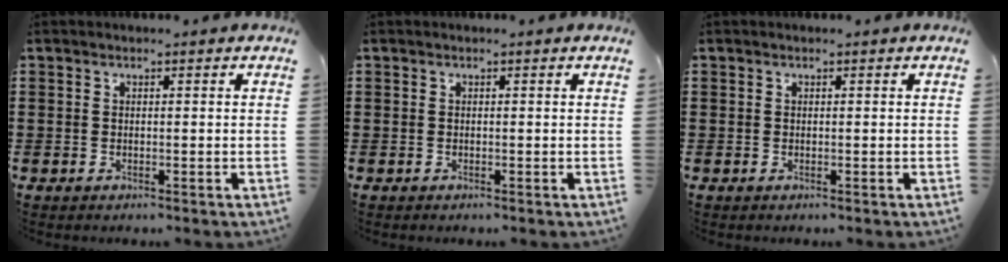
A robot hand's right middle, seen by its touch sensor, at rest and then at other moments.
{"total": 0.0}
{"total": 0.0}